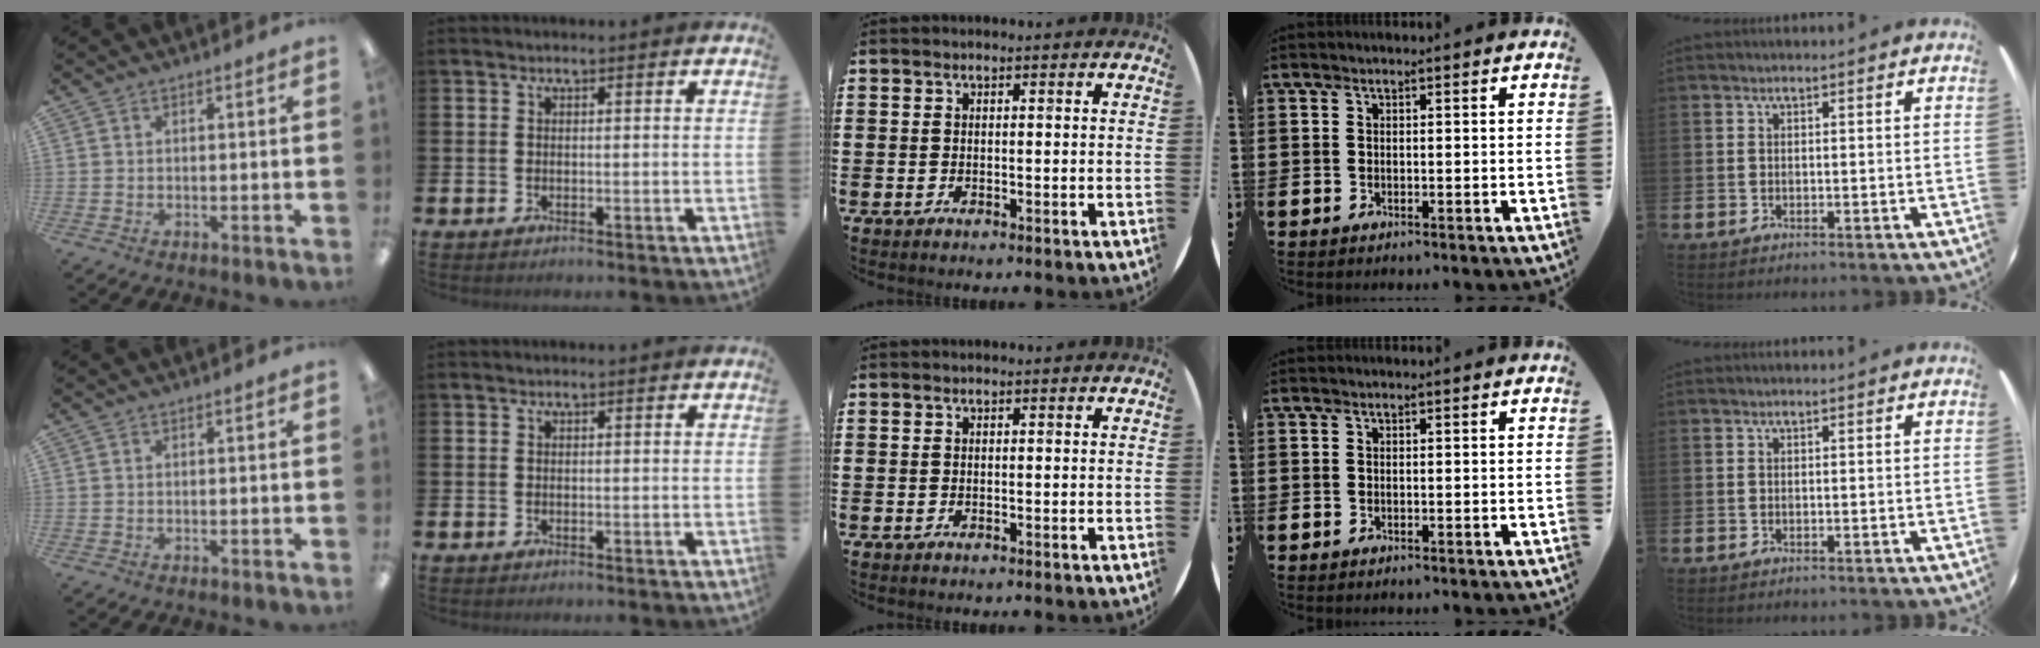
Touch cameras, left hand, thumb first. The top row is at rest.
{}